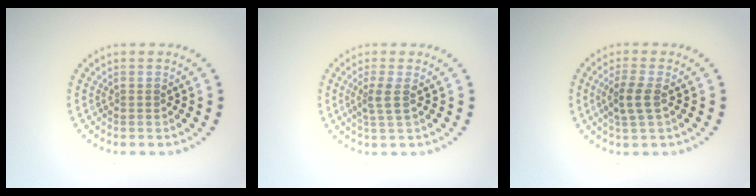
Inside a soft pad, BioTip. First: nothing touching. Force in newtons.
{"total": 1.7, "press": 1.4, "slide": 1.1}
{"total": 2.4, "press": 2.2, "slide": 1.0}